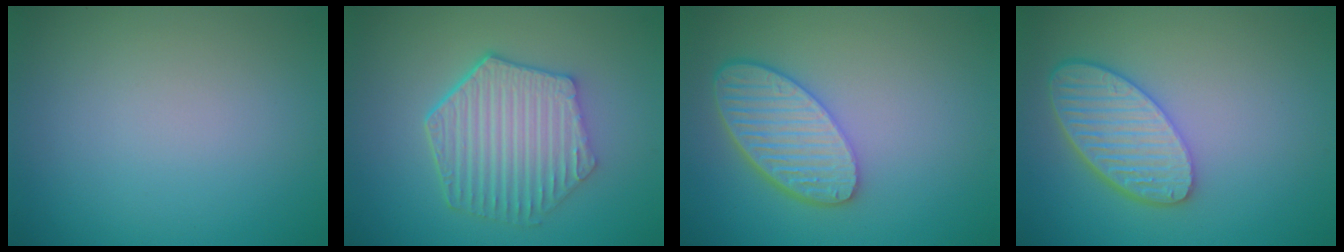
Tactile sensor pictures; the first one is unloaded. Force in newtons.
{"total": 6.1, "press": 4.8, "slide": 3.8}
{"total": 5.6, "press": 4.5, "slide": 3.3}
{"total": 5.6, "press": 4.6, "slide": 3.1}